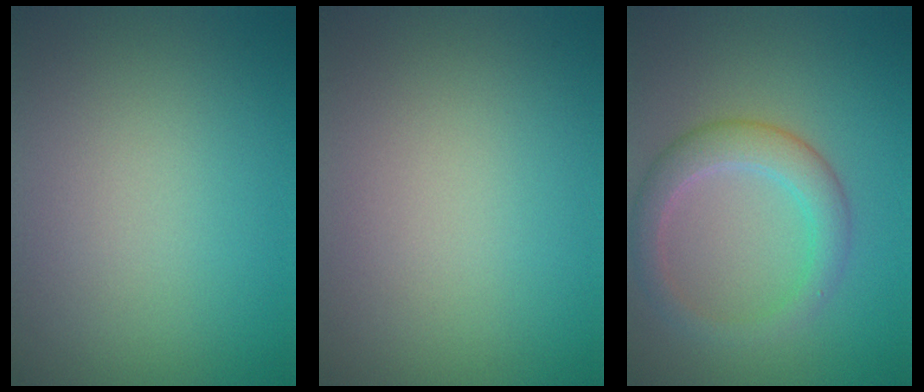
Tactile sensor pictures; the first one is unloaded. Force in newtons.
{"total": 0.0}
{"total": 3.6, "press": 3.6, "slide": 0.2}